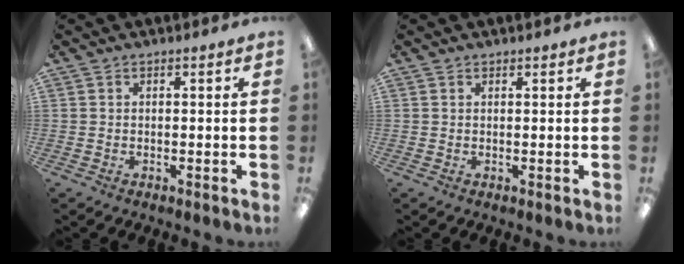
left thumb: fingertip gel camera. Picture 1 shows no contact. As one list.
[{"total": 0.6, "force": [0.5, 0.3, 0.0], "torque": [0.009, -0.002, 0.007]}]